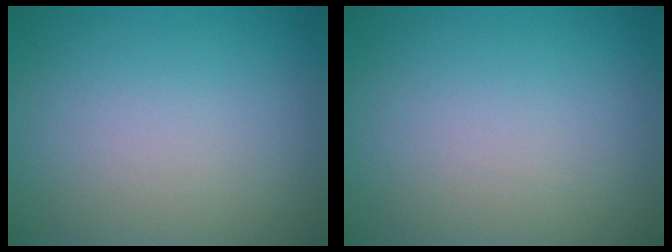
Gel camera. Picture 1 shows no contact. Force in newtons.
{"total": 0.0}